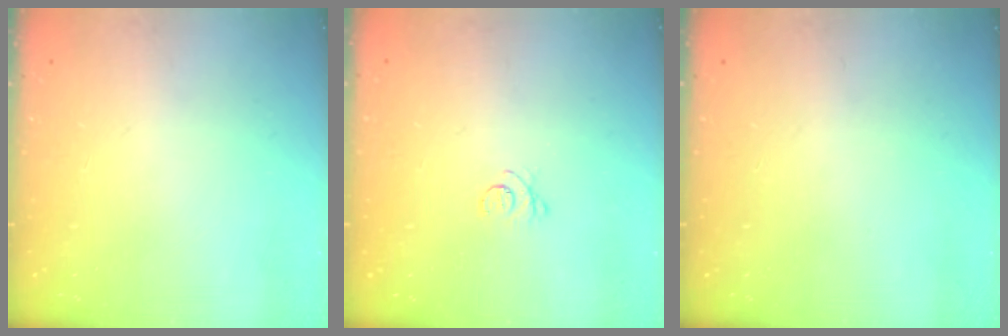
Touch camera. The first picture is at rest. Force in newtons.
{"total": 2.6, "press": 2.6, "slide": 0.3}
{"total": 0.0}